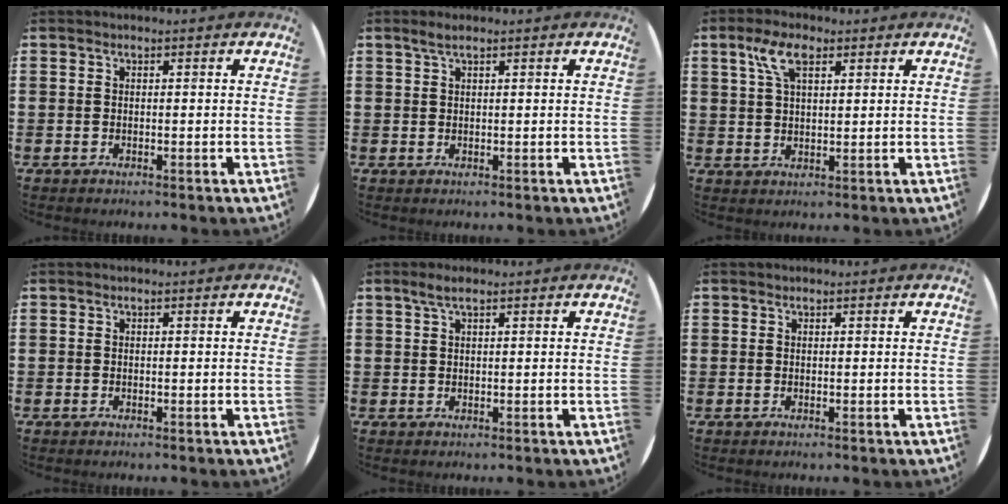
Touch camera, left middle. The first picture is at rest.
{"total": 1.4, "force": [1.0, 0.2, 1.0], "torque": [-0.019, 0.003, 0.018]}
{"total": 5.5, "force": [3.1, 2.5, 3.9], "torque": [-0.086, 0.012, 0.054]}
{"total": 0.0}
{"total": 1.9, "force": [1.3, 0.3, 1.4], "torque": [-0.027, 0.006, 0.022]}
{"total": 0.0}